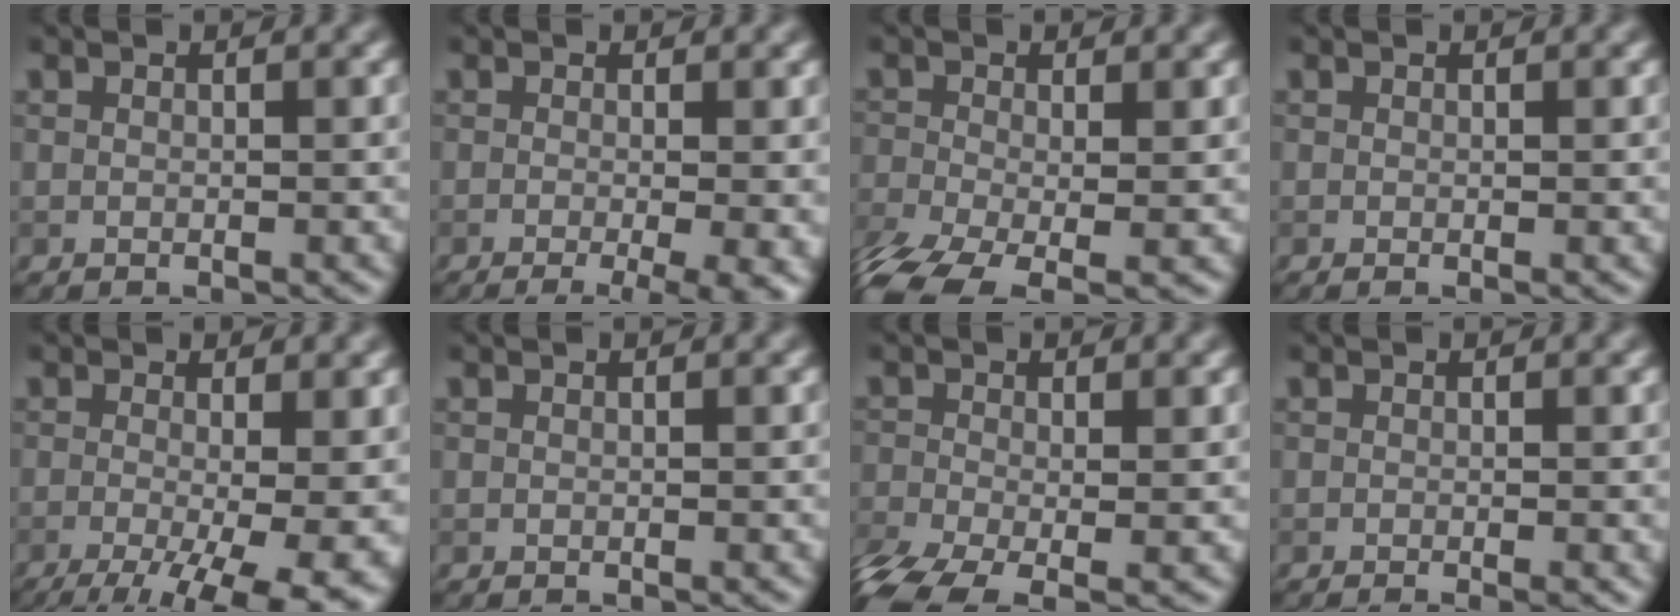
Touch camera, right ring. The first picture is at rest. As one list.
[{"total": 6.9, "force": [-2.0, 2.4, 6.1], "torque": [-0.059, -0.006, -0.026]}, {"total": 7.7, "force": [-4.3, 3.0, 5.6], "torque": [-0.130, -0.031, -0.085]}, {"total": 0.5, "force": [-0.1, 0.1, 0.5], "torque": [-0.008, -0.004, -0.002]}, {"total": 11.9, "force": [-3.8, 4.5, 10.4], "torque": [-0.144, -0.027, -0.042]}, {"total": 0.0}, {"total": 6.7, "force": [-3.9, 2.6, 4.9], "torque": [-0.112, -0.026, -0.079]}, {"total": 1.8, "force": [-0.5, 0.5, 1.7], "torque": [-0.014, -0.008, -0.007]}]